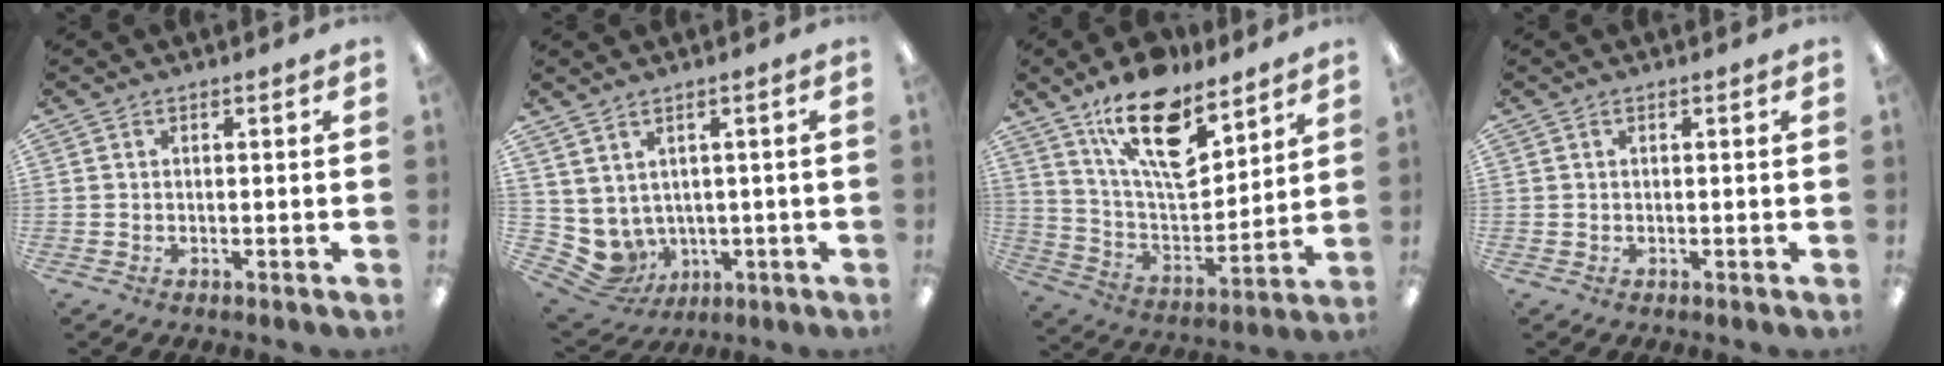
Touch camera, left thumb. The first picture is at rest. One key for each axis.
{"total": 5.0, "fx": 0.4, "fy": 4.6, "fz": 1.7, "tx": -0.071, "ty": -0.021, "tz": 0.015}
{"total": 17.5, "fx": 11.9, "fy": 7.1, "fz": 10.7, "tx": -0.180, "ty": -0.071, "tz": 0.206}
{"total": 0.0}